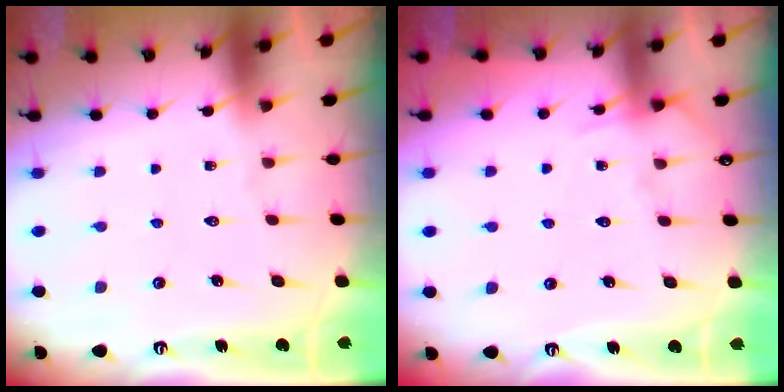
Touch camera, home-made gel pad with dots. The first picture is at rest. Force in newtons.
{"total": 5.7, "press": 5.7, "slide": 0.7}